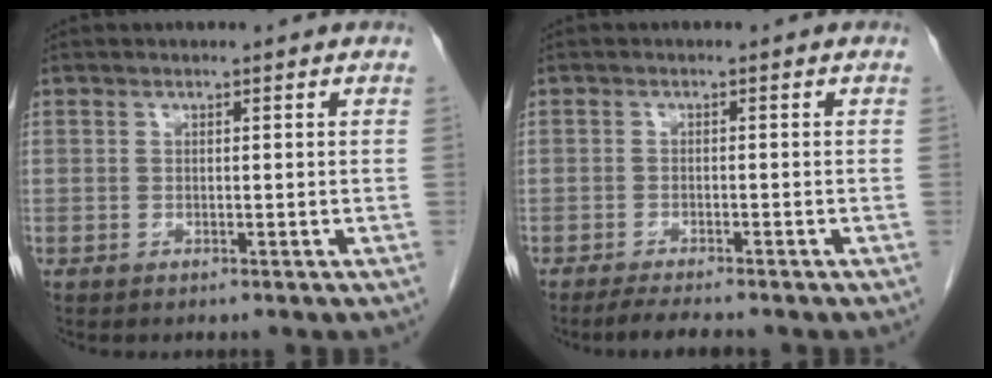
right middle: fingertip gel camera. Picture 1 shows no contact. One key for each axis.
{"total": 3.8, "fx": -3.3, "fy": 0.1, "fz": 1.9, "tx": -0.039, "ty": -0.014, "tz": -0.053}